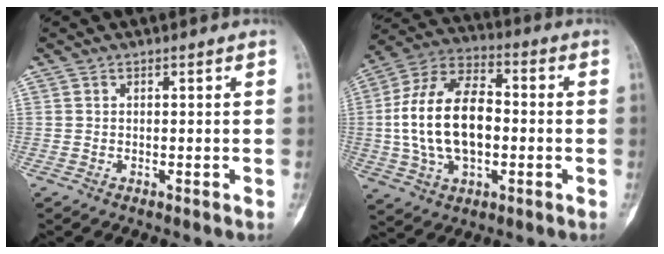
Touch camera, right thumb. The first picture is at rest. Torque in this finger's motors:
{"motor_torque": [1.75, 1.75, 1.07, -0.77, 0.51]}